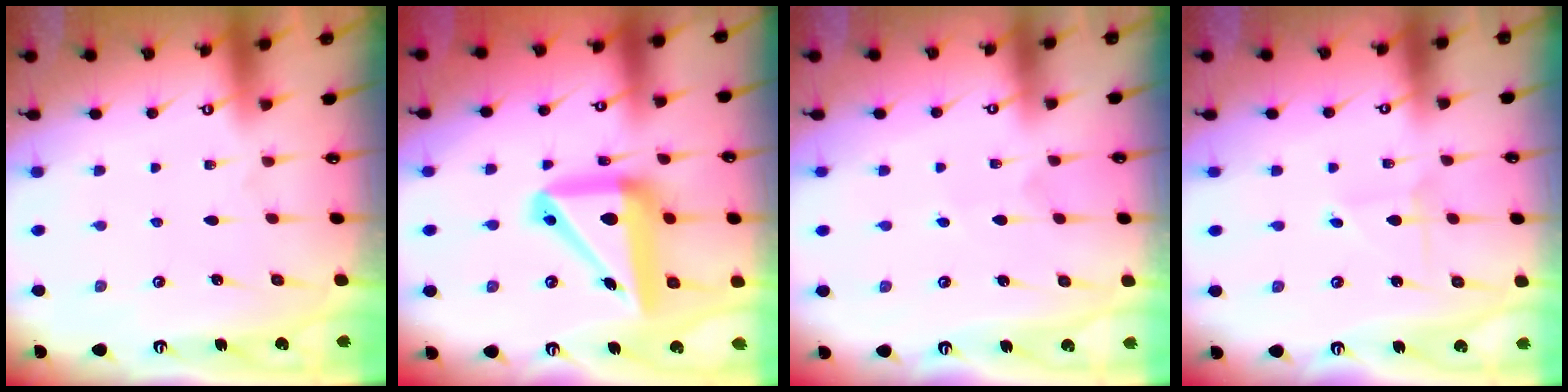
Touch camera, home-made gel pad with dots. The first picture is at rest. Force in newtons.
{"total": 17.9, "press": 17.7, "slide": 2.7}
{"total": 2.8, "press": 2.8, "slide": 0.2}
{"total": 2.0, "press": 2.0, "slide": 0.2}